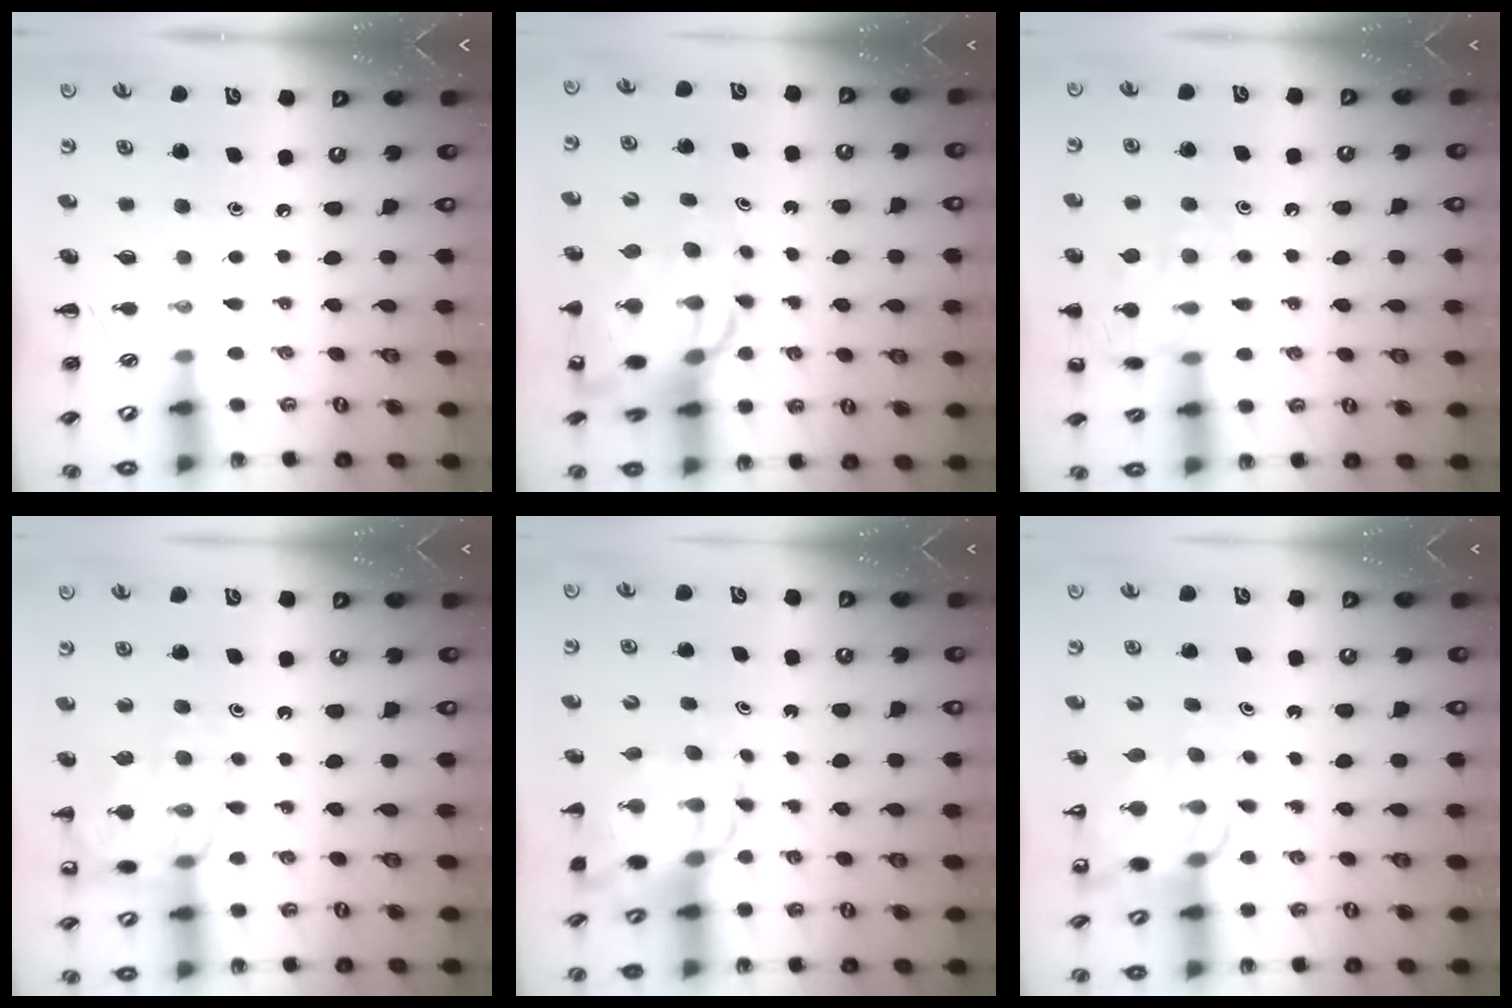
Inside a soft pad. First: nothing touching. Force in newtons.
{"total": 14.2, "press": 13.6, "slide": 3.8}
{"total": 14.7, "press": 14.7, "slide": 1.1}
{"total": 15.8, "press": 15.6, "slide": 2.1}
{"total": 8.4, "press": 8.0, "slide": 2.2}
{"total": 11.6, "press": 11.1, "slide": 3.4}